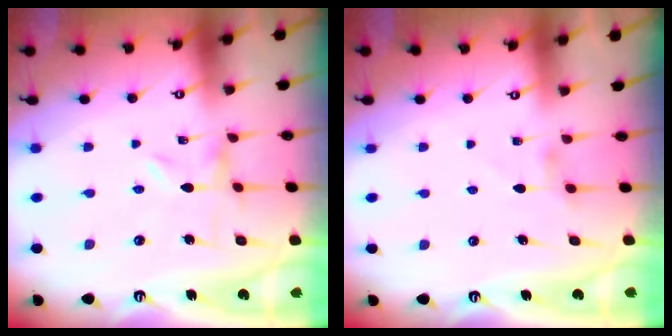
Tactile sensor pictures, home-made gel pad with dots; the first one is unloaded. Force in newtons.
{"total": 2.4, "press": 2.4, "slide": 0.4}